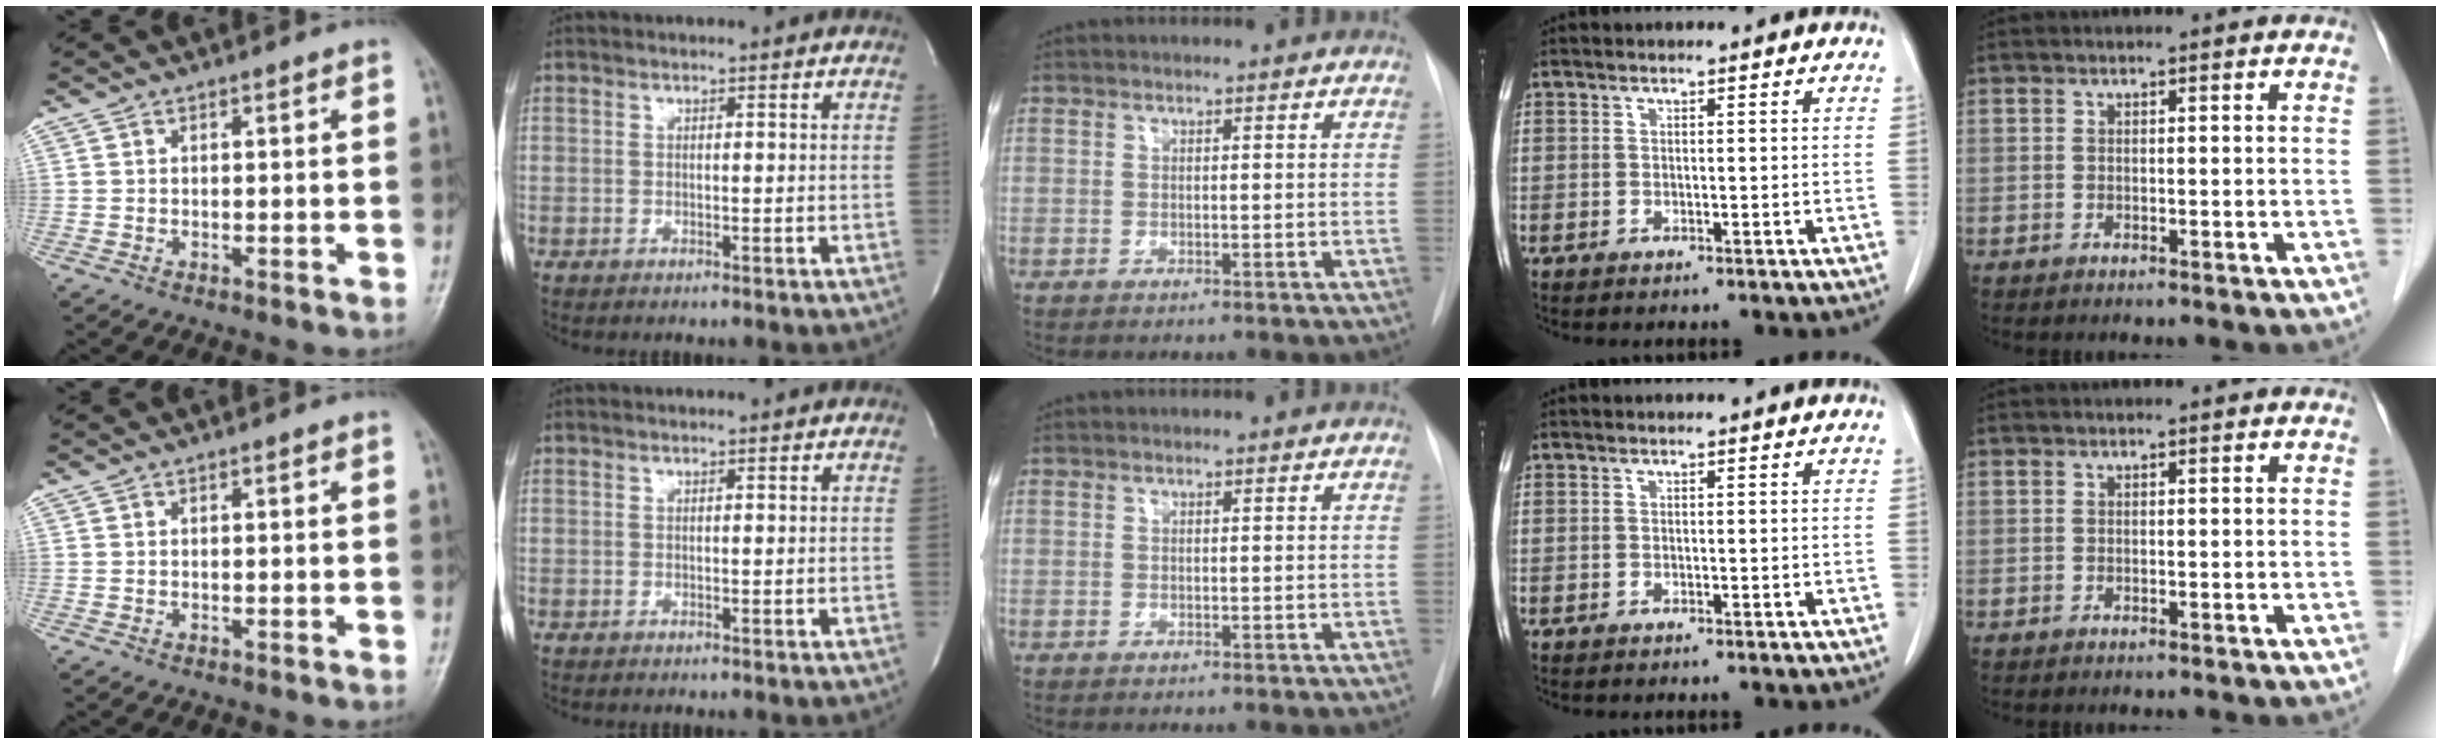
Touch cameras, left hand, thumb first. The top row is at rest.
{}